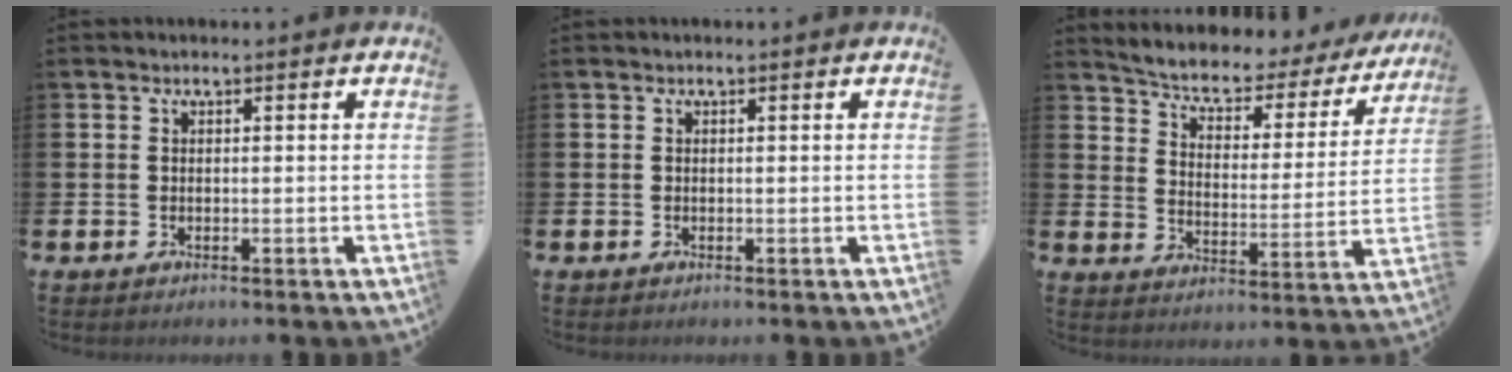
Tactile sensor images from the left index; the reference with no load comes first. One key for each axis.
{"total": 0.0}
{"total": 5.3, "fx": 4.7, "fy": 1.9, "fz": 1.5, "tx": -0.054, "ty": -0.038, "tz": 0.072}